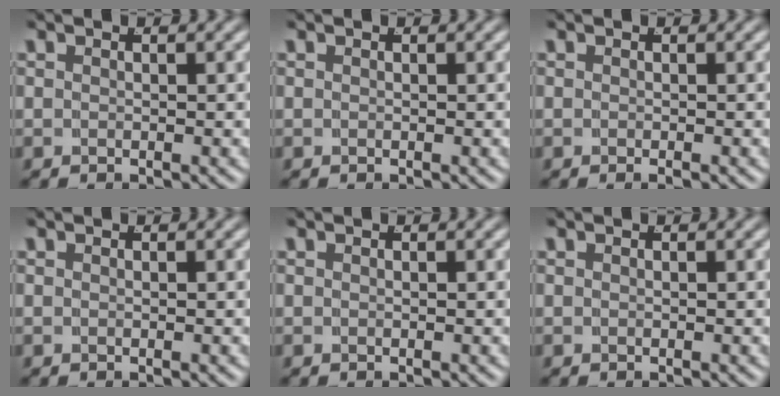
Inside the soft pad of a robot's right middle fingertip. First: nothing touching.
{"total": 0.0}
{"total": 0.6, "force": [-0.5, 0.0, 0.3], "torque": [-0.004, 0.003, -0.008]}
{"total": 0.0}
{"total": 0.0}
{"total": 0.0}